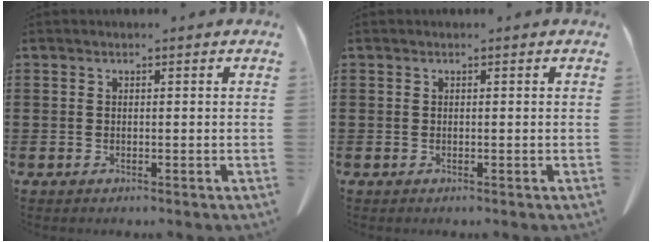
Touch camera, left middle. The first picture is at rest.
{"total": 0.0}